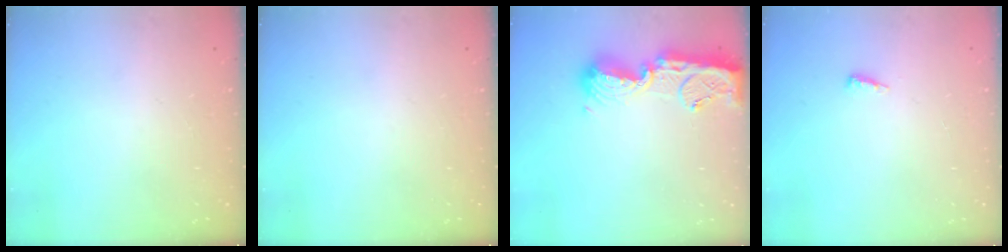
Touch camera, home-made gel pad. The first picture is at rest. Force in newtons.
{"total": 0.0}
{"total": 14.6, "press": 14.5, "slide": 1.4}
{"total": 5.0, "press": 4.9, "slide": 0.9}